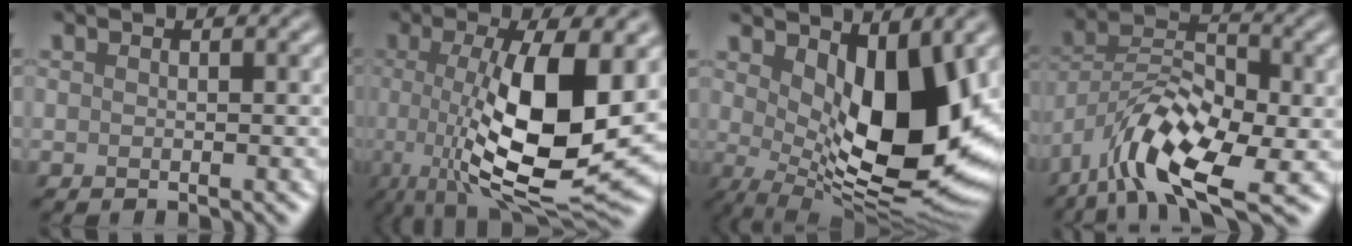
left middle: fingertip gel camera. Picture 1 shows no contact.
{"total": 11.9, "force": [0.1, 3.7, 11.3], "torque": [-0.190, -0.015, 0.003]}
{"total": 12.2, "force": [2.1, 5.4, 10.8], "torque": [-0.159, -0.024, 0.038]}
{"total": 9.9, "force": [-6.0, 3.9, 6.9], "torque": [-0.113, 0.002, -0.120]}